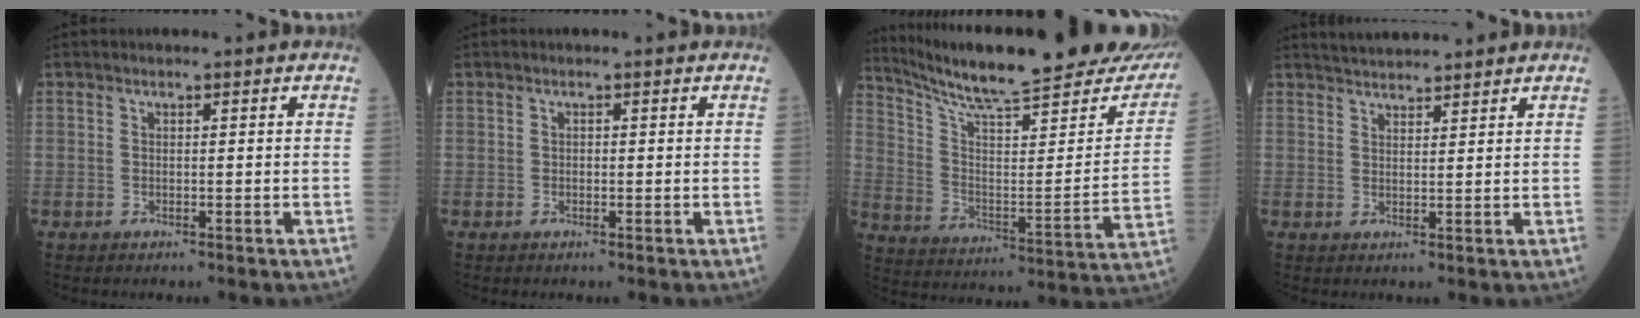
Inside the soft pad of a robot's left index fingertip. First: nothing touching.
{"total": 0.0}
{"total": 29.7, "force": [25.8, 3.7, 14.2], "torque": [-0.228, -0.070, 0.351]}
{"total": 5.1, "force": [4.9, 0.5, 1.3], "torque": [-0.026, 0.032, 0.080]}